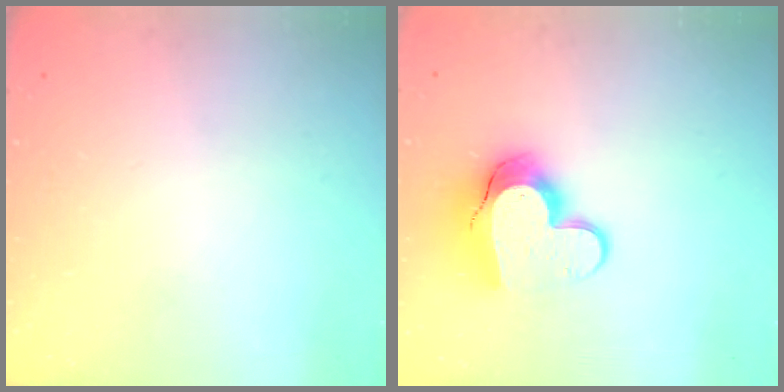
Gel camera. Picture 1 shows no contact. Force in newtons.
{"total": 12.4, "press": 12.3, "slide": 1.1}